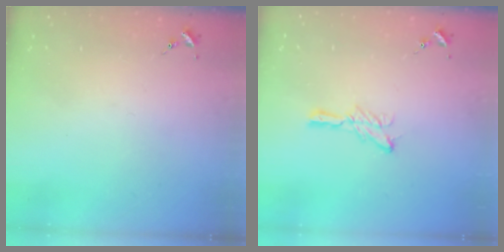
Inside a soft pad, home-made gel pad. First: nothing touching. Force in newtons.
{"total": 6.1, "press": 6.0, "slide": 0.7}